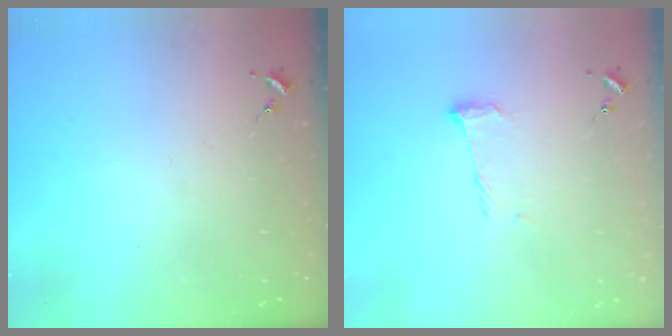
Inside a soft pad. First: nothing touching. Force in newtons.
{"total": 9.2, "press": 9.2, "slide": 0.3}